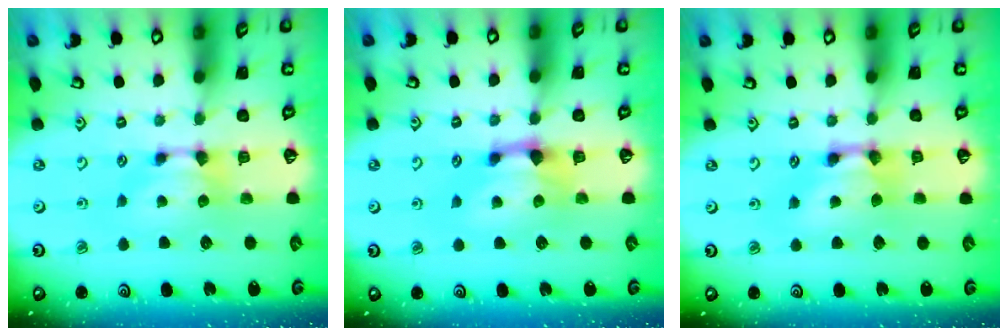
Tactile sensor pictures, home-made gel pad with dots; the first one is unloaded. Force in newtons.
{"total": 1.7, "press": 1.1, "slide": 1.3}
{"total": 2.6, "press": 2.6, "slide": 0.2}